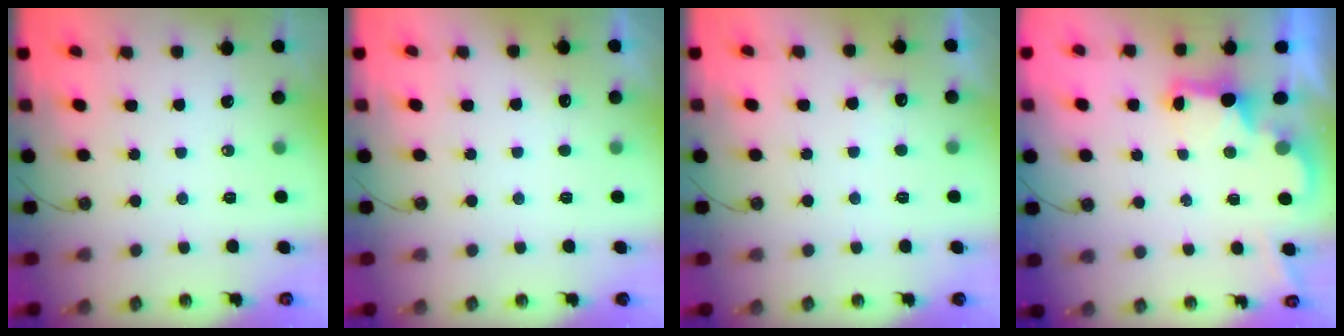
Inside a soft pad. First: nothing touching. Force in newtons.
{"total": 2.9, "press": 2.7, "slide": 1.0}
{"total": 5.0, "press": 4.8, "slide": 1.2}
{"total": 2.3, "press": 2.2, "slide": 0.7}